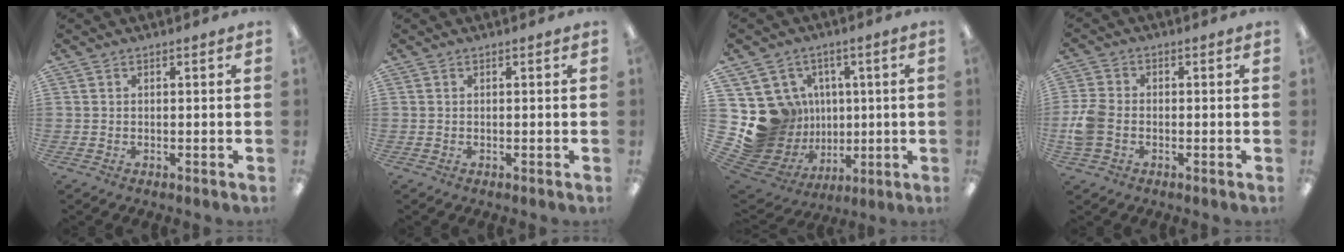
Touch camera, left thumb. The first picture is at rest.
{"total": 0.0}
{"total": 16.6, "force": [1.0, 16.1, 4.2], "torque": [-0.092, -0.022, 0.067]}
{"total": 6.8, "force": [-1.4, 5.0, 4.4], "torque": [-0.097, 0.011, -0.025]}